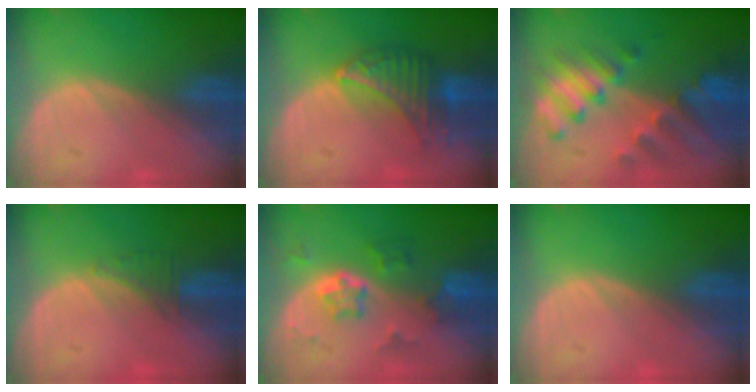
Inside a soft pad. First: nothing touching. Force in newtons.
{"total": 6.8, "press": 6.6, "slide": 1.4}
{"total": 8.9, "press": 8.3, "slide": 3.5}
{"total": 1.7, "press": 1.6, "slide": 0.7}
{"total": 5.9, "press": 5.4, "slide": 2.5}
{"total": 0.0}